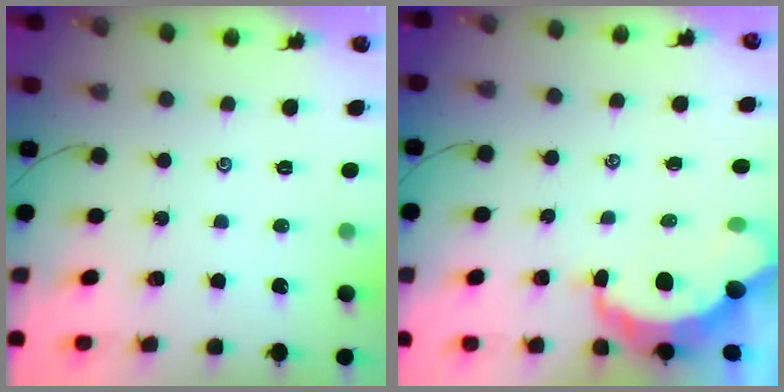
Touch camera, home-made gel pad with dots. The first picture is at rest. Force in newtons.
{"total": 7.8, "press": 7.7, "slide": 0.8}